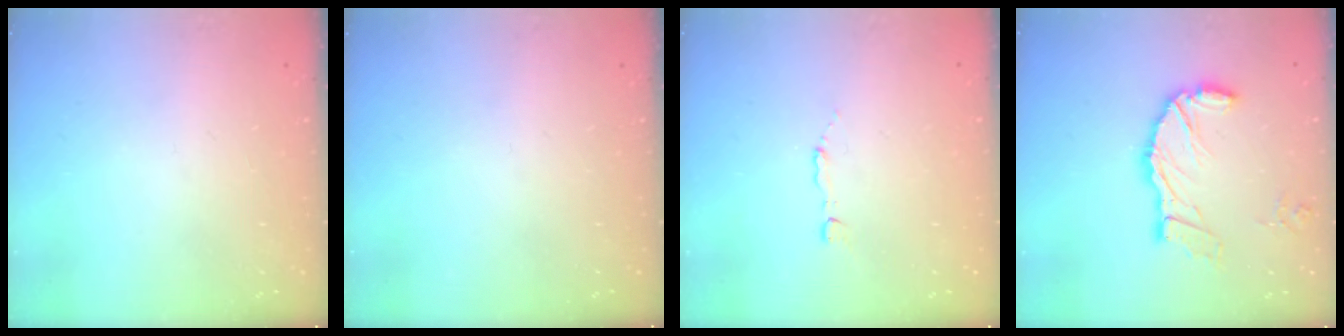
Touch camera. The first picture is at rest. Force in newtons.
{"total": 0.0}
{"total": 1.2, "press": 1.2, "slide": 0.2}
{"total": 13.9, "press": 13.7, "slide": 2.3}